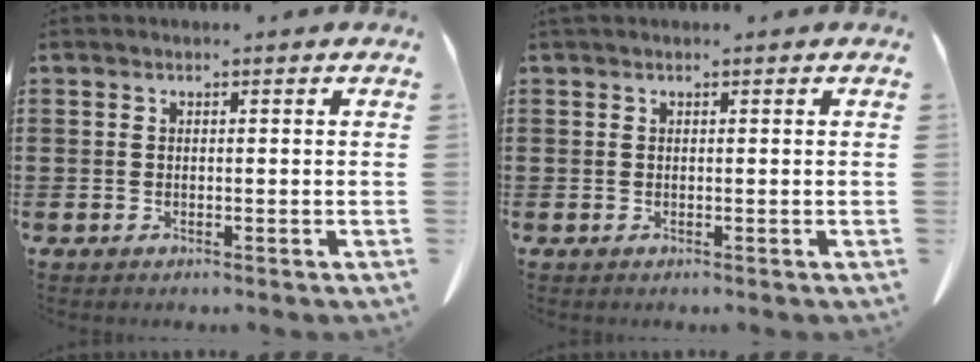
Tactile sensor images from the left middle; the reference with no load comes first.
{"total": 0.0}